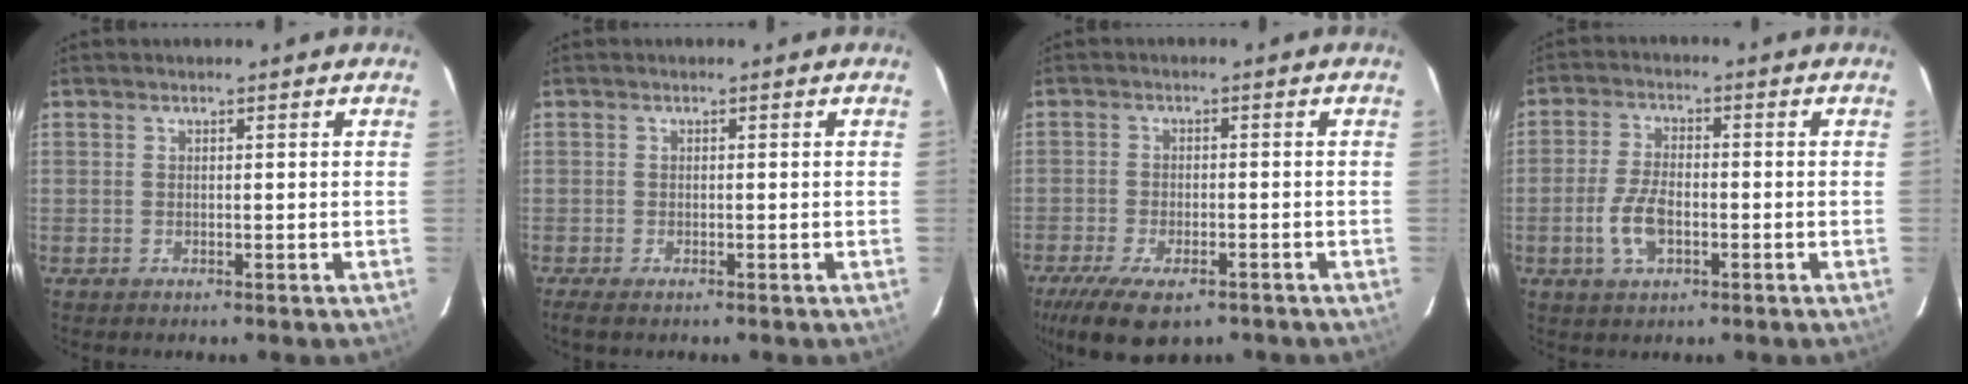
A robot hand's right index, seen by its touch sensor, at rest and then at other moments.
{"total": 2.4, "force": [-1.8, 0.7, 1.5], "torque": [-0.033, -0.009, -0.032]}
{"total": 12.4, "force": [-8.4, 5.2, 7.6], "torque": [-0.174, -0.037, -0.139]}
{"total": 7.0, "force": [-2.2, 3.5, 5.6], "torque": [-0.122, 0.000, -0.041]}